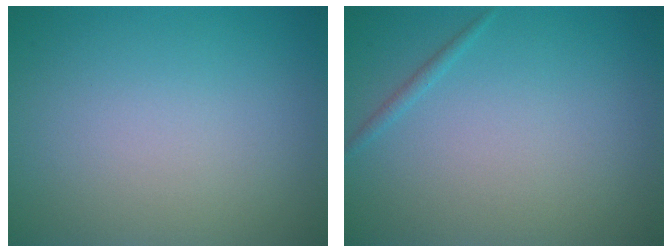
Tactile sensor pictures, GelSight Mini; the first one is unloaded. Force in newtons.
{"total": 0.6, "press": 0.6, "slide": 0.0}